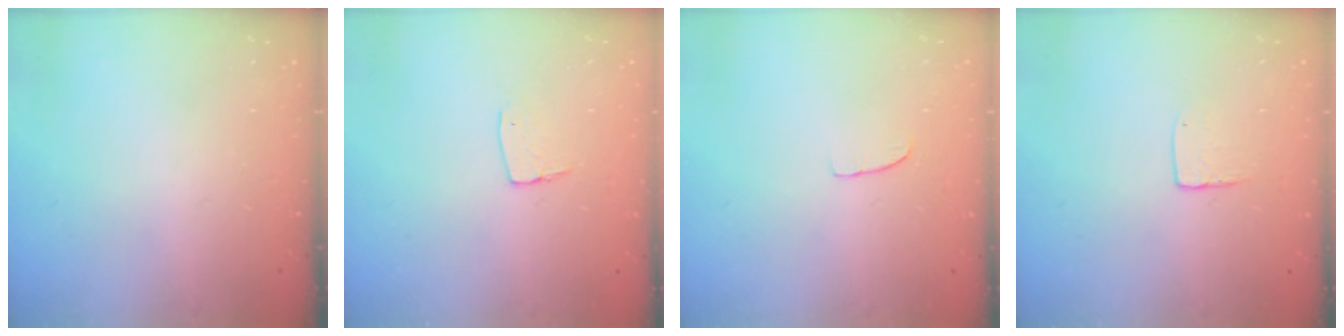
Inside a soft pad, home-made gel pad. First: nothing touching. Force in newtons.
{"total": 6.0, "press": 6.0, "slide": 0.4}
{"total": 4.7, "press": 4.7, "slide": 0.3}
{"total": 4.3, "press": 4.3, "slide": 0.4}